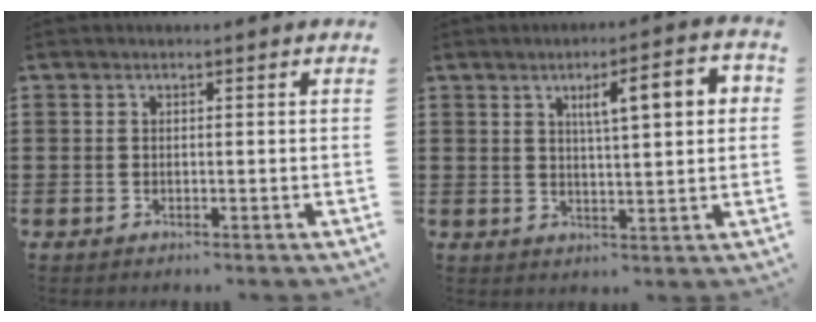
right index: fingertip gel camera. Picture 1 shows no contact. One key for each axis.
{"total": 6.9, "fx": 2.1, "fy": 1.7, "fz": 6.3, "tx": -0.103, "ty": -0.003, "tz": 0.024}